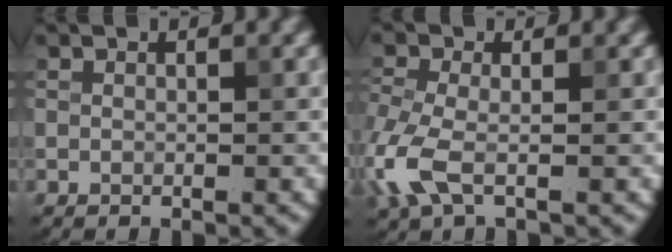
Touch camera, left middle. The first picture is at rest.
{"total": 4.7, "force": [-1.8, 2.3, 3.7], "torque": [-0.107, -0.008, -0.046]}